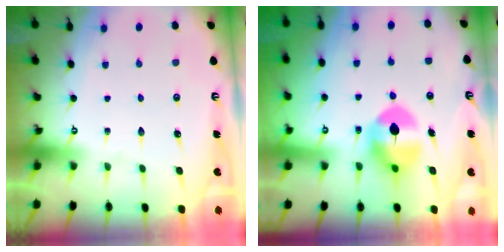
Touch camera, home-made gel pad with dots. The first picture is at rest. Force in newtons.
{"total": 8.2, "press": 8.1, "slide": 1.3}